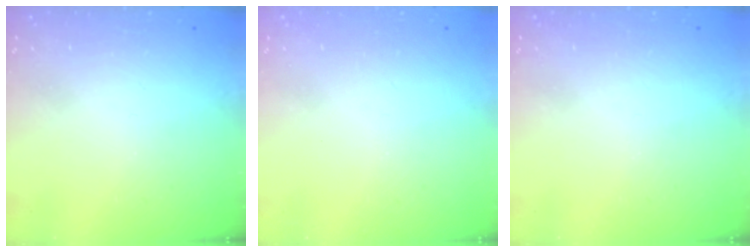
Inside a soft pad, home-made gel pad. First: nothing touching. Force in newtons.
{"total": 2.1, "press": 2.0, "slide": 0.4}
{"total": 0.0}